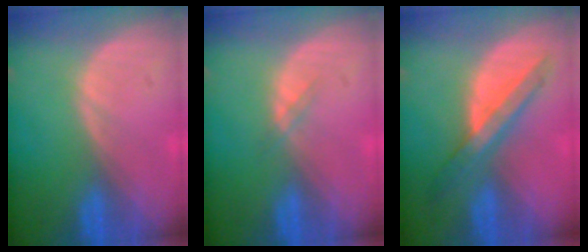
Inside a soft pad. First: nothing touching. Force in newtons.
{"total": 1.0, "press": 1.0, "slide": 0.2}
{"total": 6.2, "press": 6.1, "slide": 0.5}